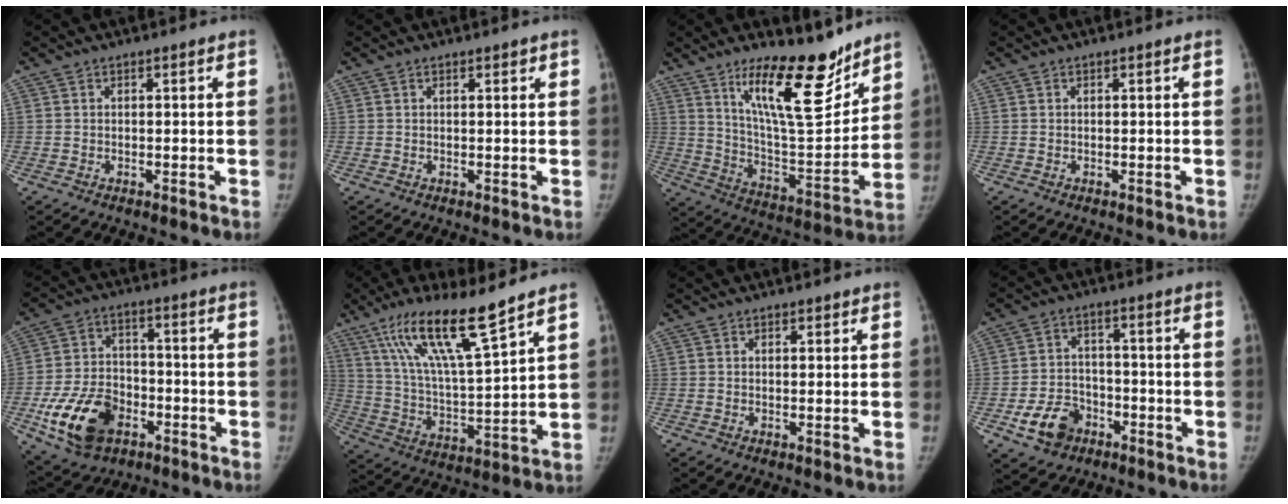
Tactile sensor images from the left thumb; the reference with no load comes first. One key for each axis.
{"total": 0.8, "fx": 0.6, "fy": 0.3, "fz": 0.5, "tx": -0.007, "ty": -0.002, "tz": 0.007}
{"total": 19.7, "fx": 13.5, "fy": 5.9, "fz": 13.2, "tx": -0.165, "ty": -0.102, "tz": 0.229}
{"total": 0.0}
{"total": 15.1, "fx": -6.5, "fy": 10.0, "fz": 9.3, "tx": -0.152, "ty": 0.022, "tz": -0.108}
{"total": 16.9, "fx": 11.2, "fy": 1.9, "fz": 12.4, "tx": -0.218, "ty": -0.056, "tz": 0.214}
{"total": 0.9, "fx": 0.6, "fy": 0.5, "fz": 0.4, "tx": 0.001, "ty": -0.004, "tz": 0.007}
{"total": 8.9, "fx": -4.4, "fy": 6.7, "fz": 3.8, "tx": -0.047, "ty": 0.027, "tz": -0.073}